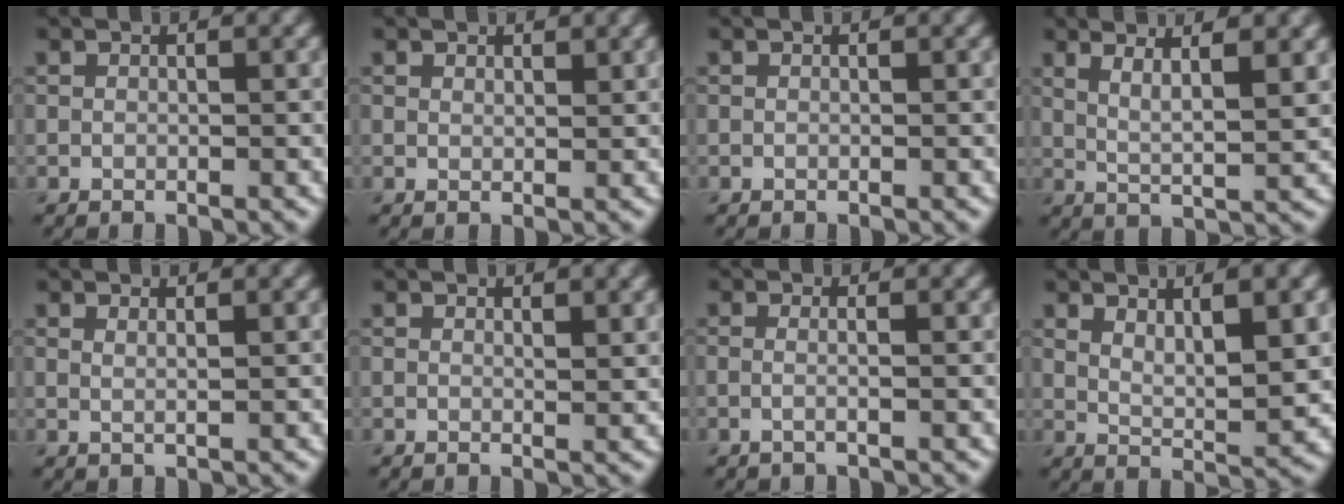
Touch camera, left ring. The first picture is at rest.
{"total": 0.9, "force": [0.8, 0.4, 0.3], "torque": [-0.005, -0.001, 0.015]}
{"total": 0.0}
{"total": 4.4, "force": [2.2, 0.9, 3.7], "torque": [-0.061, -0.003, 0.038]}
{"total": 1.0, "force": [0.6, 0.4, 0.8], "torque": [-0.006, -0.002, 0.005]}
{"total": 0.9, "force": [0.7, 0.2, 0.6], "torque": [-0.007, -0.003, 0.011]}
{"total": 1.8, "force": [0.1, 0.8, 1.5], "torque": [-0.010, -0.010, -0.021]}
{"total": 4.8, "force": [2.0, 1.3, 4.2], "torque": [-0.067, -0.010, 0.035]}